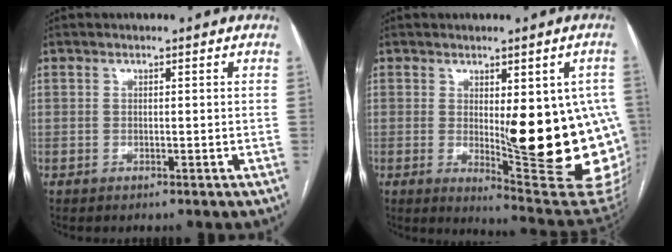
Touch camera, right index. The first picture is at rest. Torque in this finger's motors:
{"motor_torque": [1.95, 0.02, 0.57, 0.21]}